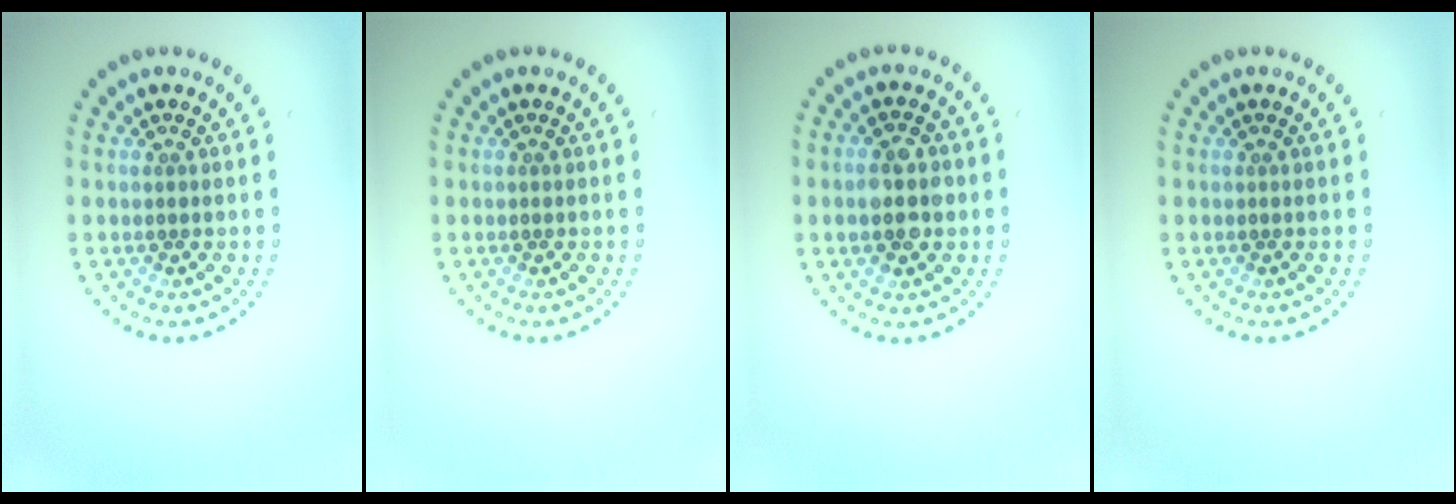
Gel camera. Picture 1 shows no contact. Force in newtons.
{"total": 0.0}
{"total": 3.8, "press": 3.8, "slide": 0.1}
{"total": 0.0}